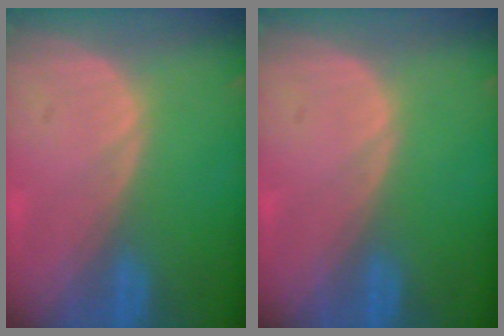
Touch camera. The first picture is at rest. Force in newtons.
{"total": 0.0}